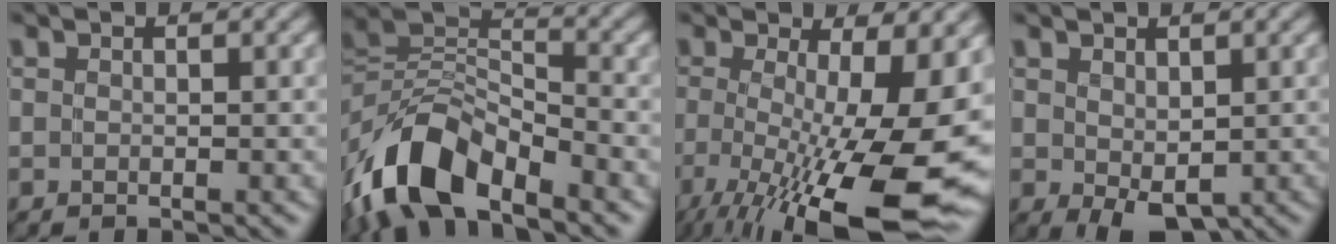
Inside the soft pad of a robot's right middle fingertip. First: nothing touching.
{"total": 9.6, "force": [-6.3, 4.6, 5.6], "torque": [-0.109, 0.007, -0.135]}
{"total": 16.5, "force": [-5.2, 5.5, 14.6], "torque": [-0.243, -0.036, -0.074]}
{"total": 2.8, "force": [-0.1, 1.9, 2.1], "torque": [-0.042, -0.004, 0.006]}